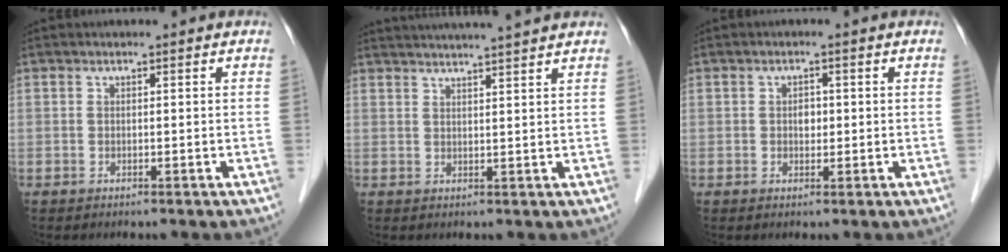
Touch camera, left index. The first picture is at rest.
{"total": 12.1, "force": [11.1, -0.6, 4.9], "torque": [-0.080, 0.021, 0.145]}
{"total": 1.6, "force": [0.0, 1.2, 1.1], "torque": [-0.017, 0.003, 0.001]}